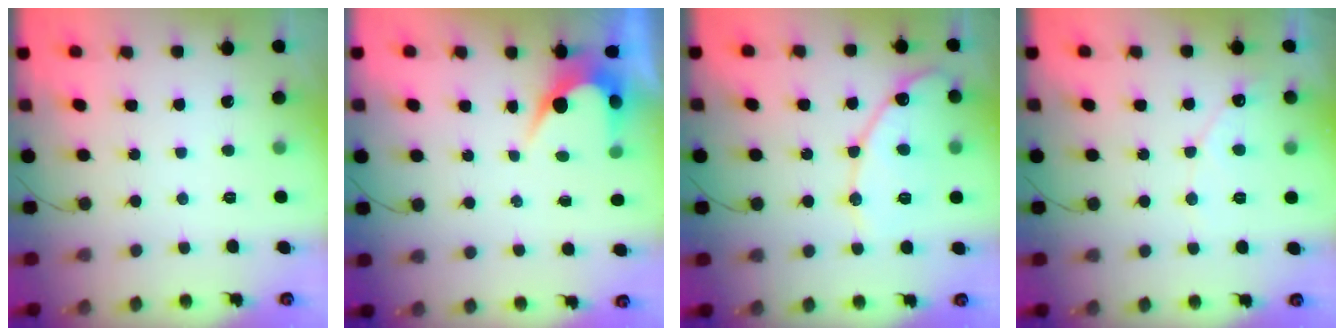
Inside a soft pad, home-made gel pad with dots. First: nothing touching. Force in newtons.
{"total": 4.0, "press": 4.0, "slide": 0.2}
{"total": 12.8, "press": 12.8, "slide": 1.1}
{"total": 5.4, "press": 5.4, "slide": 0.4}